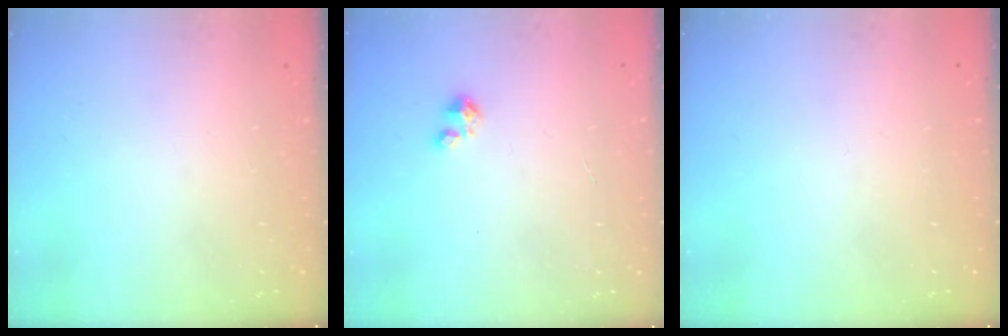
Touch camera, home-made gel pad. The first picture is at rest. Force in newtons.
{"total": 3.3, "press": 3.3, "slide": 0.2}
{"total": 0.0}